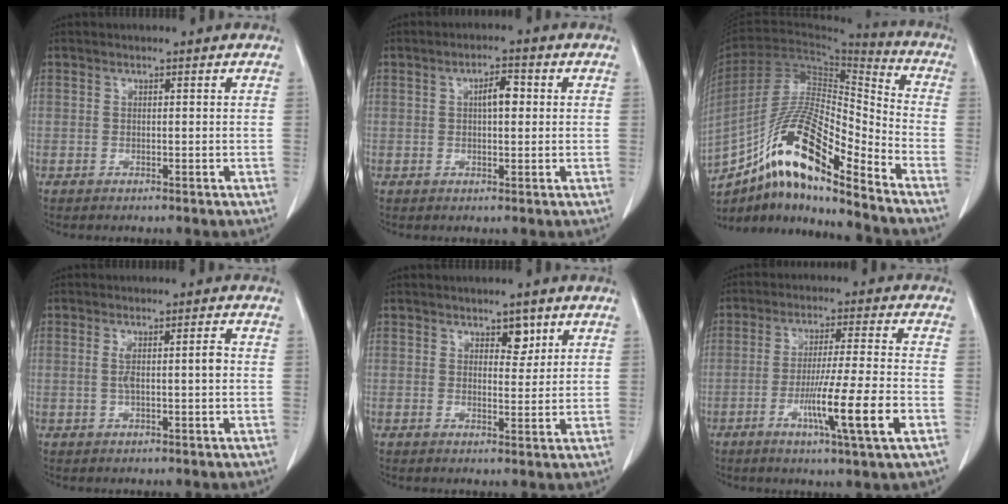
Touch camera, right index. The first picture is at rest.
{"total": 3.5, "force": [0.6, 1.2, 3.2], "torque": [-0.054, 0.007, 0.009]}
{"total": 19.4, "force": [-13.1, 2.5, 14.0], "torque": [-0.281, -0.003, -0.237]}
{"total": 3.7, "force": [0.1, 0.4, 3.6], "torque": [-0.067, 0.009, 0.004]}
{"total": 2.9, "force": [1.7, 1.6, 1.7], "torque": [-0.018, -0.003, 0.027]}
{"total": 11.7, "force": [-4.2, -0.9, 10.9], "torque": [-0.192, -0.019, -0.073]}